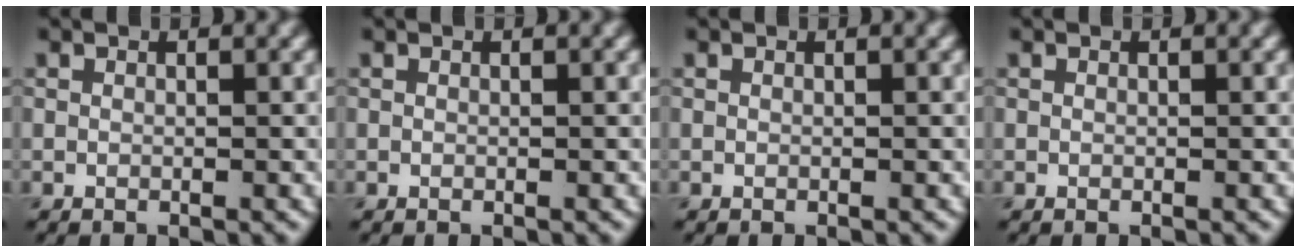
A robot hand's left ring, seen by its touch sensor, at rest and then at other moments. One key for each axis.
{"total": 0.0}
{"total": 0.0}
{"total": 0.0}